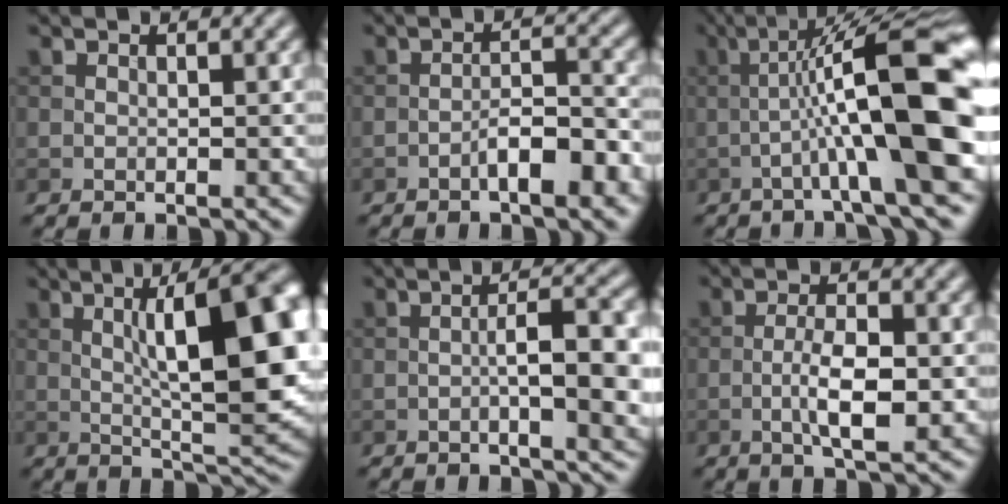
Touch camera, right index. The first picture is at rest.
{"total": 4.5, "force": [-2.3, 1.2, 3.8], "torque": [-0.062, 0.009, -0.038]}
{"total": 11.4, "force": [-1.5, 1.1, 11.2], "torque": [-0.164, 0.030, -0.025]}
{"total": 13.4, "force": [2.0, 4.0, 12.6], "torque": [-0.160, 0.010, 0.027]}
{"total": 7.0, "force": [-1.0, 1.8, 6.7], "torque": [-0.104, 0.002, -0.013]}
{"total": 4.6, "force": [-1.0, 1.2, 4.3], "torque": [-0.081, 0.000, -0.020]}